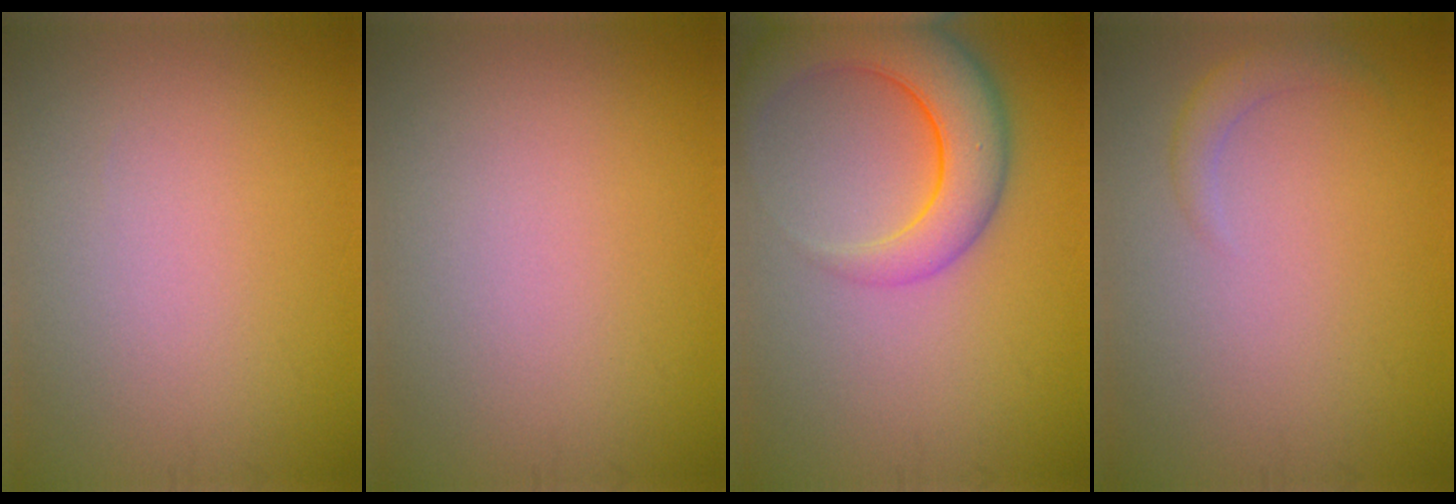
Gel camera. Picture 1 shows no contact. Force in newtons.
{"total": 0.0}
{"total": 6.8, "press": 6.8, "slide": 0.4}
{"total": 1.5, "press": 1.5, "slide": 0.1}